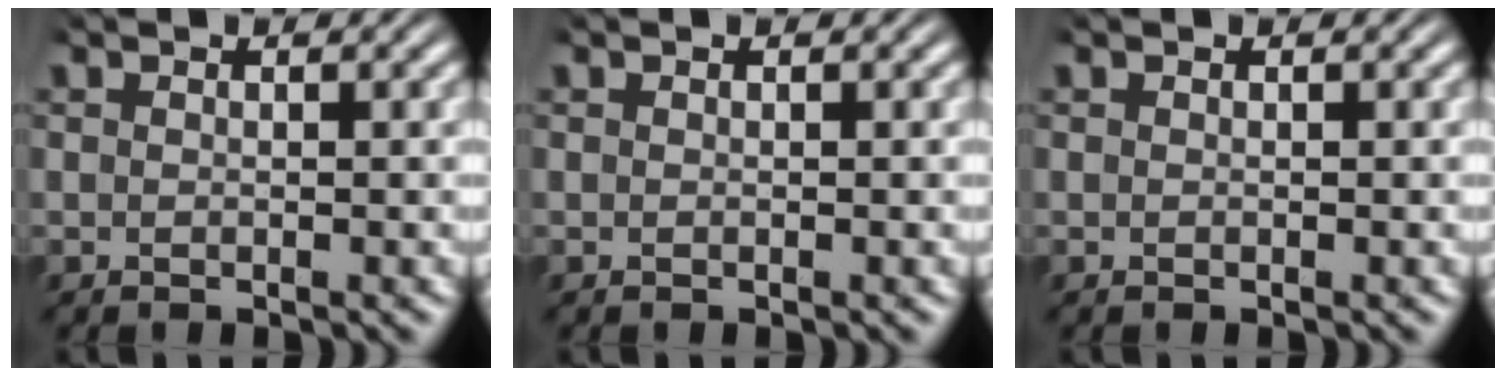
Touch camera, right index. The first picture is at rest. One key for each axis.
{"total": 0.0}
{"total": 0.0}